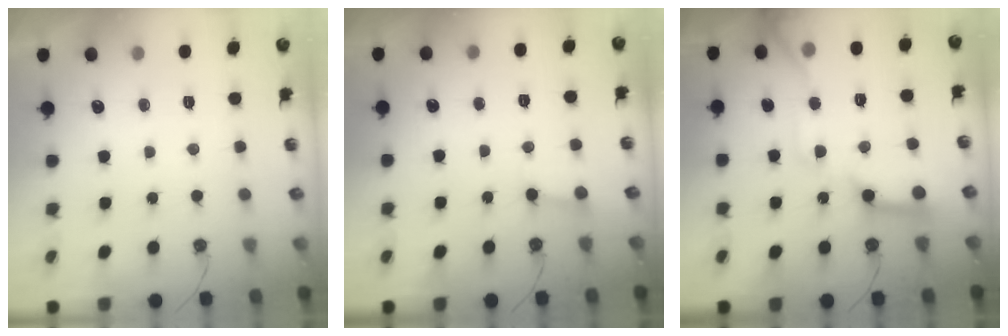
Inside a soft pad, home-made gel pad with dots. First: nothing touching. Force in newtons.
{"total": 2.5, "press": 2.5, "slide": 0.2}
{"total": 17.2, "press": 17.1, "slide": 2.1}